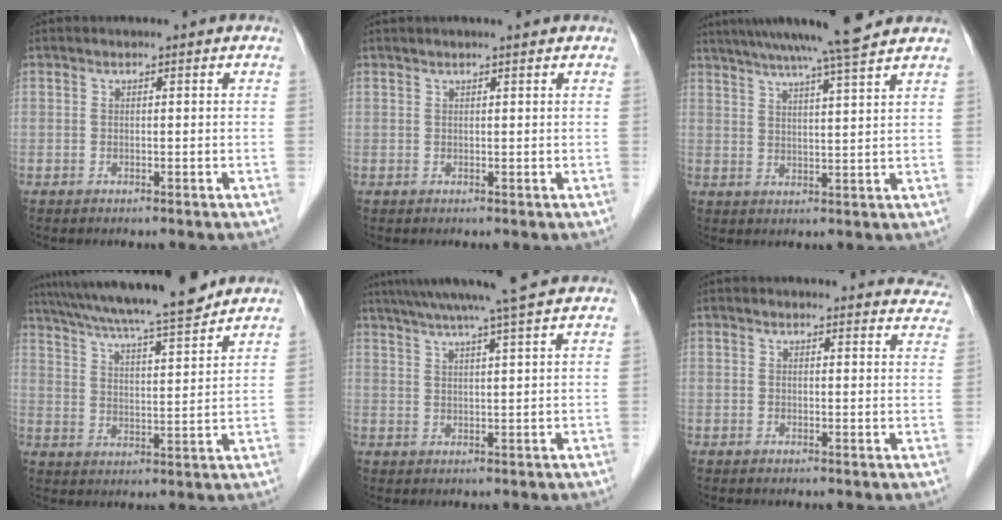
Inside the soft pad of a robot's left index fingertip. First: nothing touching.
{"total": 2.6, "force": [2.2, -0.1, 1.3], "torque": [-0.013, 0.019, 0.030]}
{"total": 12.3, "force": [10.4, -0.9, 6.5], "torque": [-0.112, 0.014, 0.146]}
{"total": 17.6, "force": [15.4, 0.6, 8.5], "torque": [-0.147, 0.013, 0.238]}
{"total": 11.9, "force": [9.9, -1.1, 6.4], "torque": [-0.107, 0.018, 0.137]}
{"total": 12.2, "force": [11.9, 2.4, 1.6], "torque": [0.017, -0.035, 0.098]}